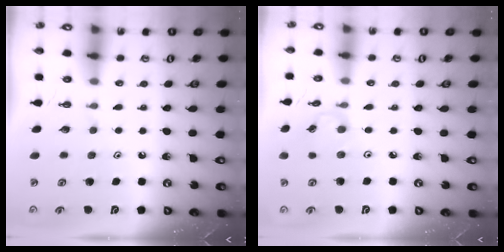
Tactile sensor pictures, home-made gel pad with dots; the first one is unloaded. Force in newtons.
{"total": 2.7, "press": 2.7, "slide": 0.5}